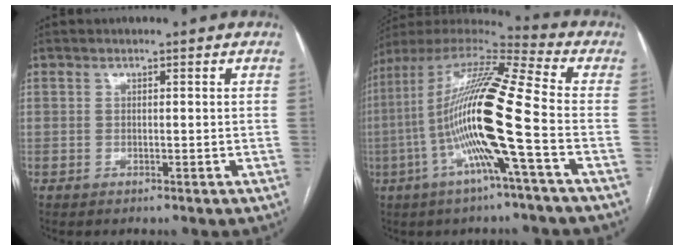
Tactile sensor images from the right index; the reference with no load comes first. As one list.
[{"total": 19.0, "force": [-3.8, 0.2, 18.6], "torque": [-0.358, 0.005, -0.085]}]